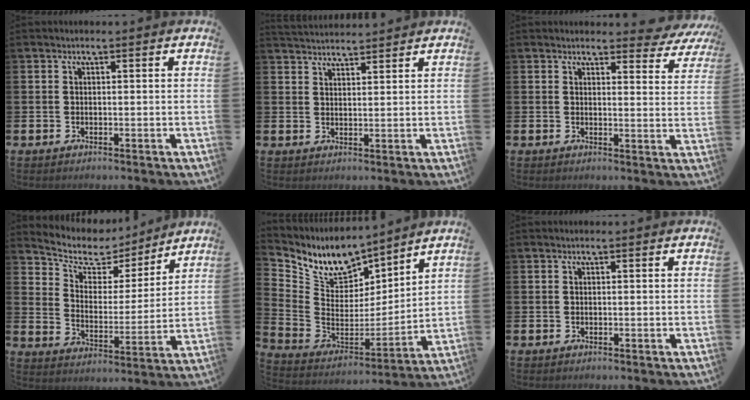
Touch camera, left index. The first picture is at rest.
{"total": 3.1, "force": [3.0, 0.3, 0.1], "torque": [-0.003, -0.017, 0.056]}
{"total": 3.0, "force": [2.8, 1.0, 0.4], "torque": [0.006, -0.019, 0.044]}
{"total": 6.8, "force": [5.9, 3.2, 1.2], "torque": [-0.055, -0.046, 0.098]}
{"total": 8.7, "force": [7.8, 3.7, 1.1], "torque": [-0.064, -0.063, 0.141]}
{"total": 0.0}